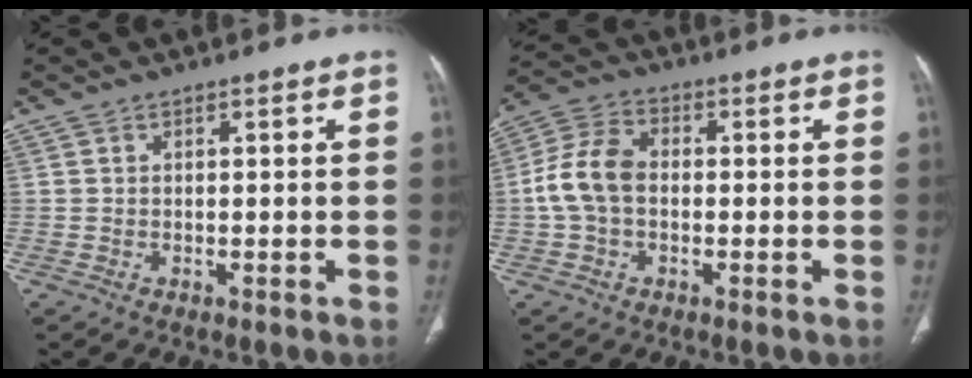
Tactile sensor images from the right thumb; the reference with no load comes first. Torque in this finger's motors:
{"motor_torque": [0.12, 0.12, 0.63, -0.61, 0.21]}